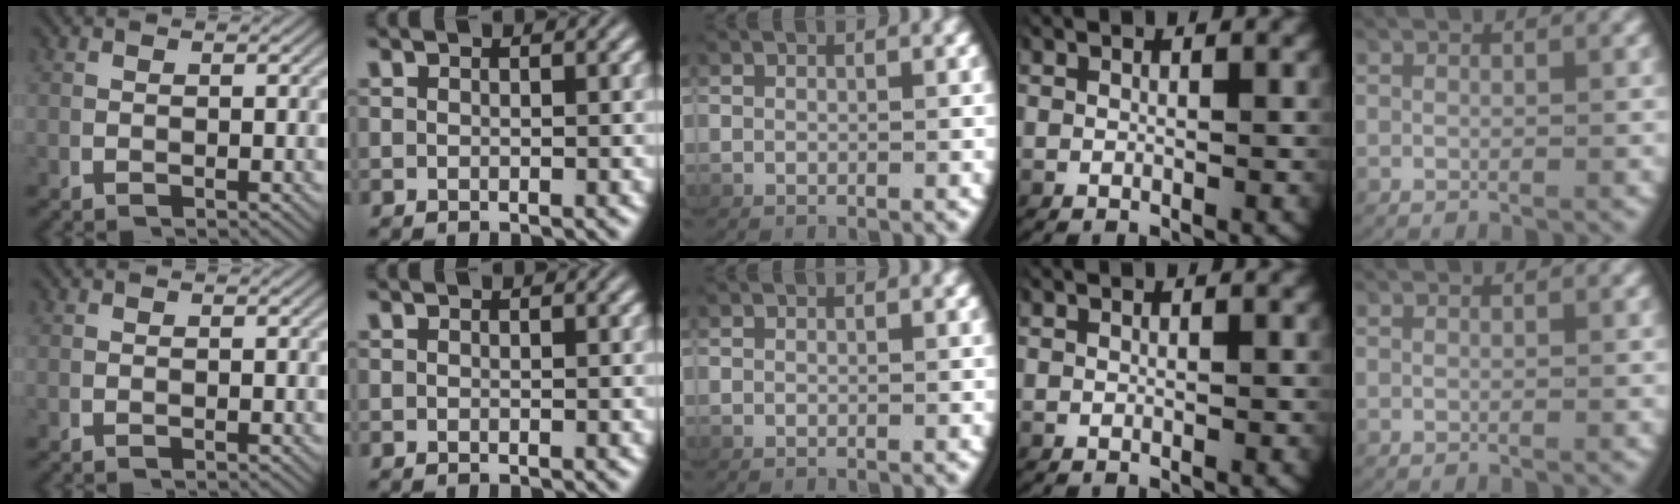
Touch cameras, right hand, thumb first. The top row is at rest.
{}